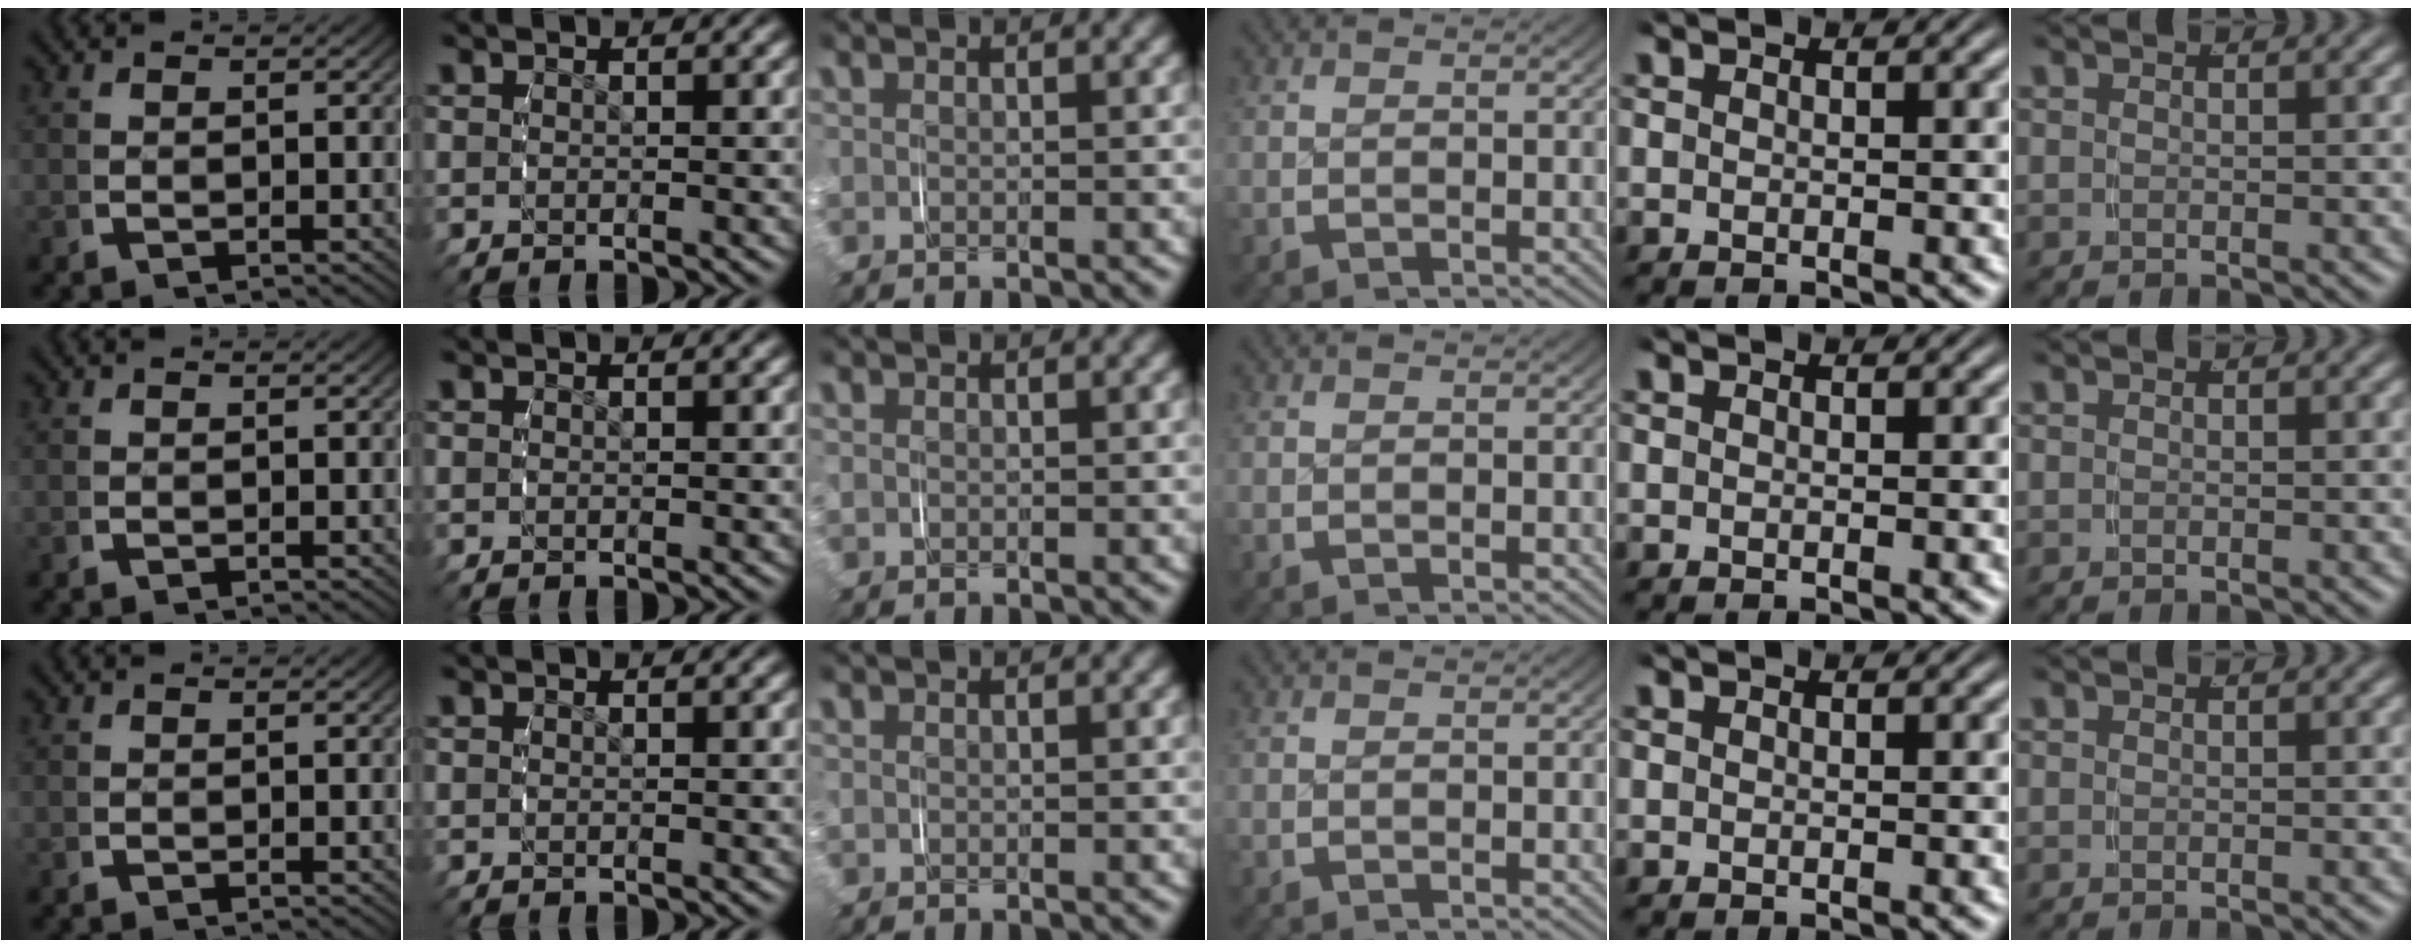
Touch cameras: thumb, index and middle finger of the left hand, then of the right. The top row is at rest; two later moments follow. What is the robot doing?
{"motion": "grasp_and_lifting", "object": "paper towel"}